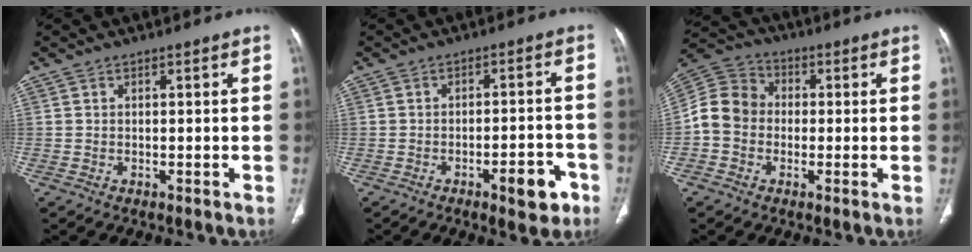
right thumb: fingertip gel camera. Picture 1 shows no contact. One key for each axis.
{"total": 7.3, "fx": -4.0, "fy": 2.6, "fz": 5.5, "tx": -0.059, "ty": 0.027, "tz": -0.050}
{"total": 9.0, "fx": -1.3, "fy": 7.8, "fz": 4.4, "tx": -0.072, "ty": 0.035, "tz": -0.038}